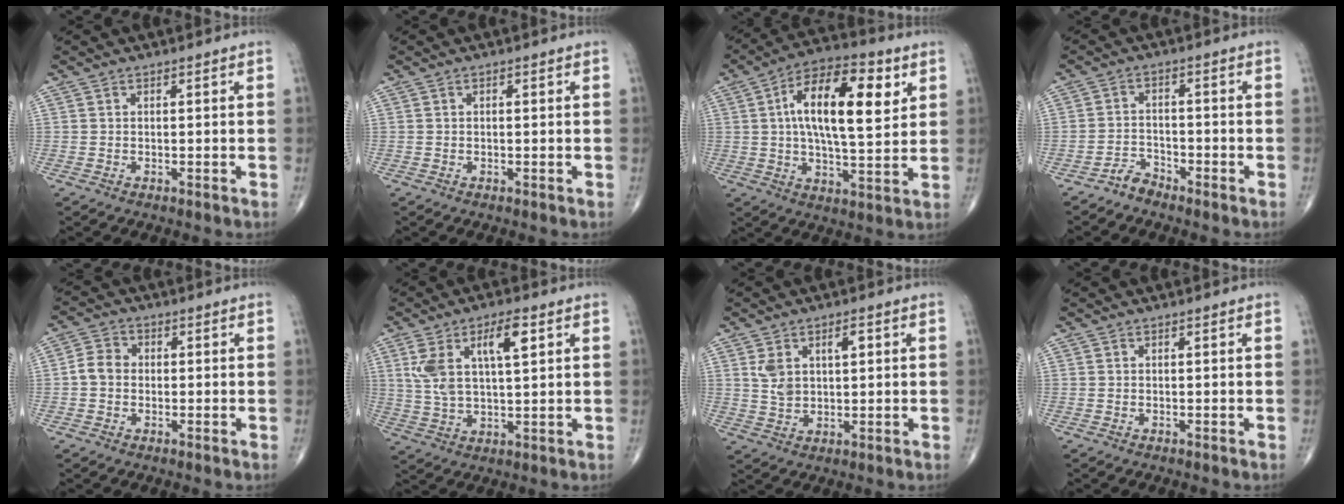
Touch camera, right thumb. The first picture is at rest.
{"total": 0.7, "force": [0.2, 0.2, 0.6], "torque": [-0.015, 0.004, 0.004]}
{"total": 18.3, "force": [4.9, 7.5, 16.0], "torque": [-0.247, -0.002, 0.073]}
{"total": 2.7, "force": [-2.6, 0.9, 0.1], "torque": [0.006, 0.010, -0.051]}
{"total": 4.3, "force": [-0.4, 3.6, 2.3], "torque": [-0.035, 0.014, -0.015]}
{"total": 10.9, "force": [4.0, 4.3, 9.2], "torque": [-0.177, 0.001, 0.080]}
{"total": 6.3, "force": [2.1, 3.7, 4.7], "torque": [-0.074, -0.001, 0.044]}
{"total": 0.0}